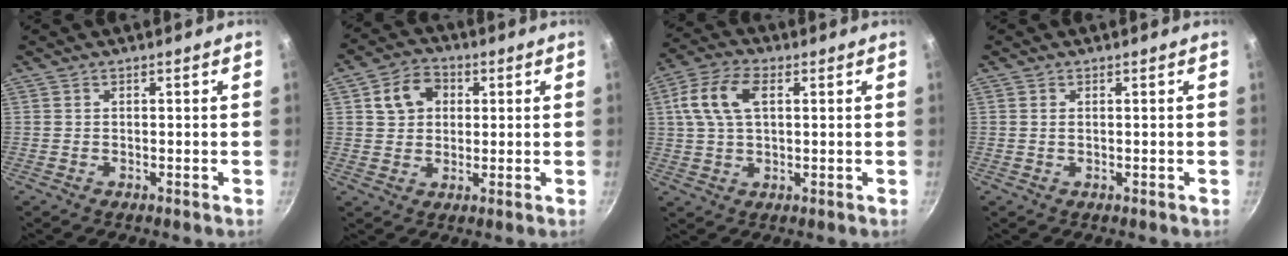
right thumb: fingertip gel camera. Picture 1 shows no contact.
{"total": 7.8, "force": [2.1, 6.1, 4.3], "torque": [-0.052, 0.005, 0.031]}
{"total": 9.7, "force": [2.5, 5.4, 7.7], "torque": [-0.161, 0.018, 0.045]}
{"total": 0.7, "force": [0.2, 0.4, 0.5], "torque": [-0.012, 0.000, 0.005]}